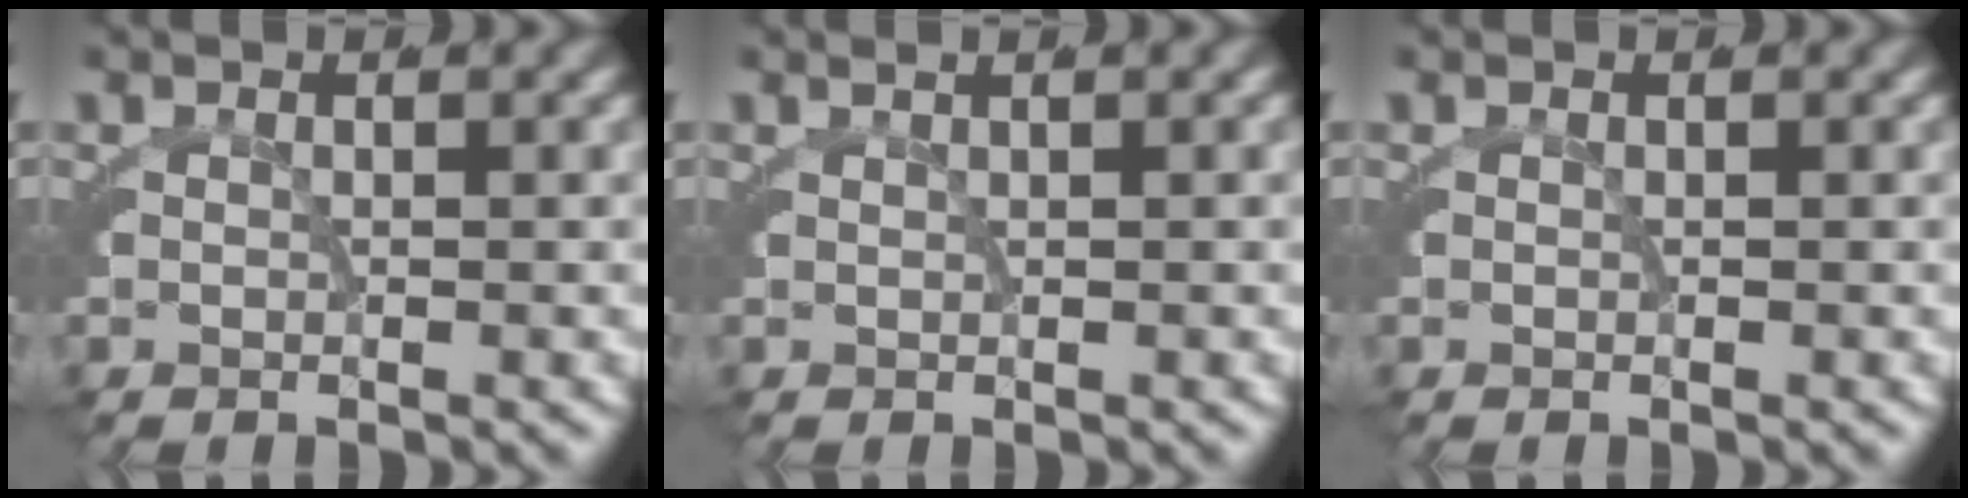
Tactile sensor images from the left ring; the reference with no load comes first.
{"total": 1.5, "force": [1.2, -0.4, 0.7], "torque": [0.003, 0.016, 0.017]}
{"total": 0.0}